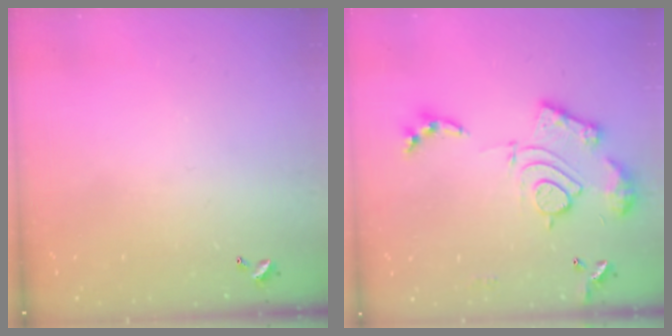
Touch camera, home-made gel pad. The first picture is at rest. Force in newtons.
{"total": 17.4, "press": 17.3, "slide": 1.7}